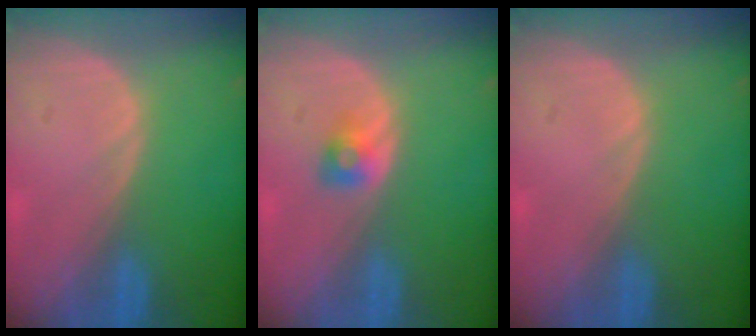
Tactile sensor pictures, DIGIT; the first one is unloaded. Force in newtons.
{"total": 2.0, "press": 2.0, "slide": 0.3}
{"total": 0.0}